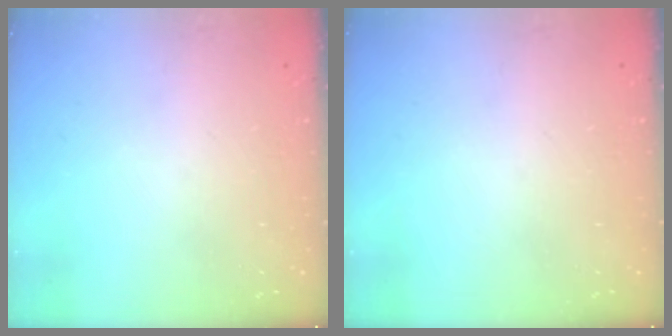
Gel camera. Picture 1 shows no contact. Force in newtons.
{"total": 0.0}